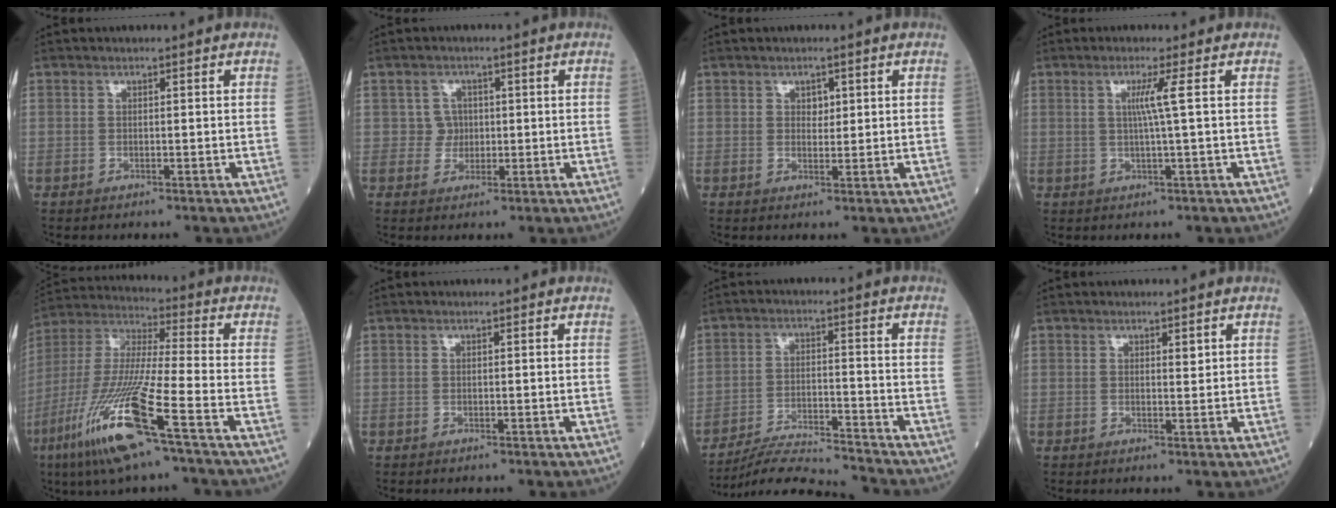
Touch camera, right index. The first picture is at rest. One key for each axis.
{"total": 2.5, "fx": 0.2, "fy": 2.5, "fz": 0.1, "tx": 0.008, "ty": 0.006, "tz": 0.000}
{"total": 1.7, "fx": 0.7, "fy": 1.2, "fz": 1.0, "tx": -0.008, "ty": -0.004, "tz": 0.009}
{"total": 3.1, "fx": 0.6, "fy": -1.2, "fz": 2.8, "tx": -0.056, "ty": -0.003, "tz": 0.013}
{"total": 17.0, "fx": -8.5, "fy": 0.1, "fz": 14.8, "tx": -0.322, "ty": -0.037, "tz": -0.167}
{"total": 0.0}
{"total": 10.1, "fx": -9.9, "fy": -1.4, "fz": 1.6, "tx": -0.029, "ty": -0.004, "tz": -0.174}
{"total": 0.9, "fx": 0.6, "fy": 0.3, "fz": 0.6, "tx": -0.008, "ty": -0.004, "tz": 0.008}